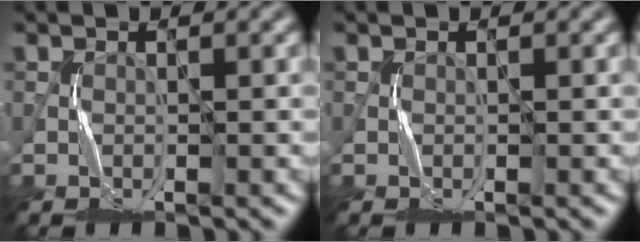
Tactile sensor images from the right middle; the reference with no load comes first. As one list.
[{"total": 0.0}]